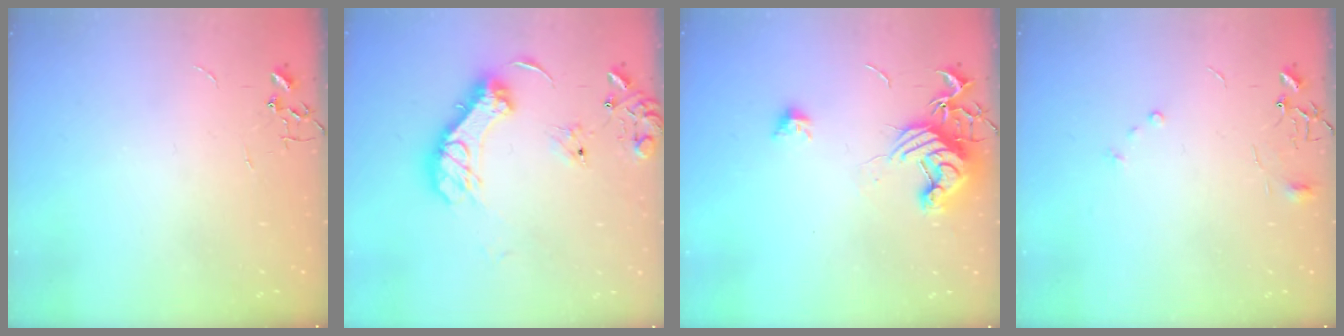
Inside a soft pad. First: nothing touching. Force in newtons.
{"total": 15.9, "press": 15.8, "slide": 1.5}
{"total": 13.3, "press": 13.3, "slide": 1.0}
{"total": 6.3, "press": 6.3, "slide": 0.6}